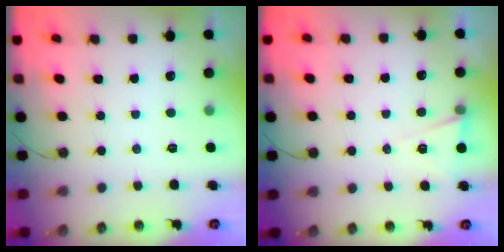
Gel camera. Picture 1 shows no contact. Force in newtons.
{"total": 6.0, "press": 3.7, "slide": 4.7}